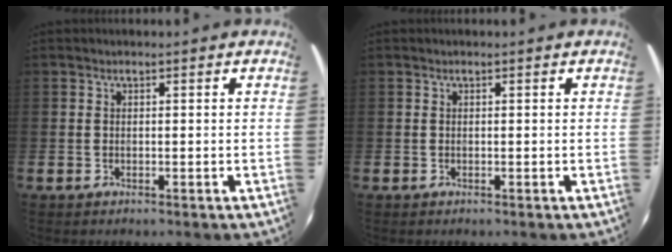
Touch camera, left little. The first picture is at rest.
{"total": 0.0}